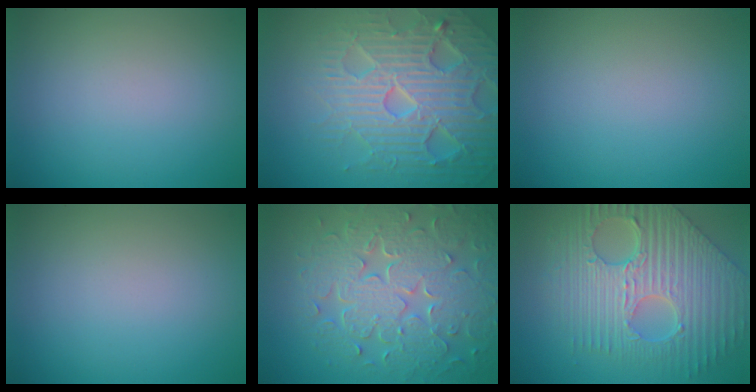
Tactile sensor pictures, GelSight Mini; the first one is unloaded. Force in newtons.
{"total": 7.4, "press": 7.3, "slide": 1.5}
{"total": 0.0}
{"total": 0.0}
{"total": 8.8, "press": 6.1, "slide": 6.3}
{"total": 10.1, "press": 7.0, "slide": 7.3}